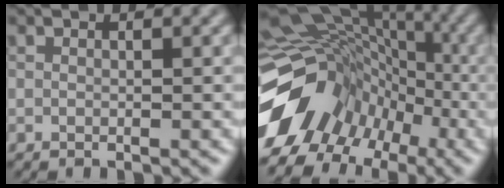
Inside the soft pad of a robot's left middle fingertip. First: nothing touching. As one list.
[{"total": 16.2, "force": [-7.6, 12.4, 7.1], "torque": [-0.143, -0.009, -0.107]}]